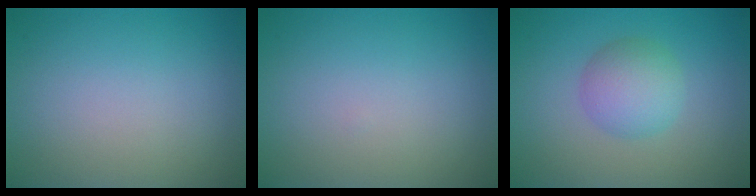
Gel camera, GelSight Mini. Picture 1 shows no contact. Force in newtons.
{"total": 0.0}
{"total": 3.7, "press": 3.7, "slide": 0.0}